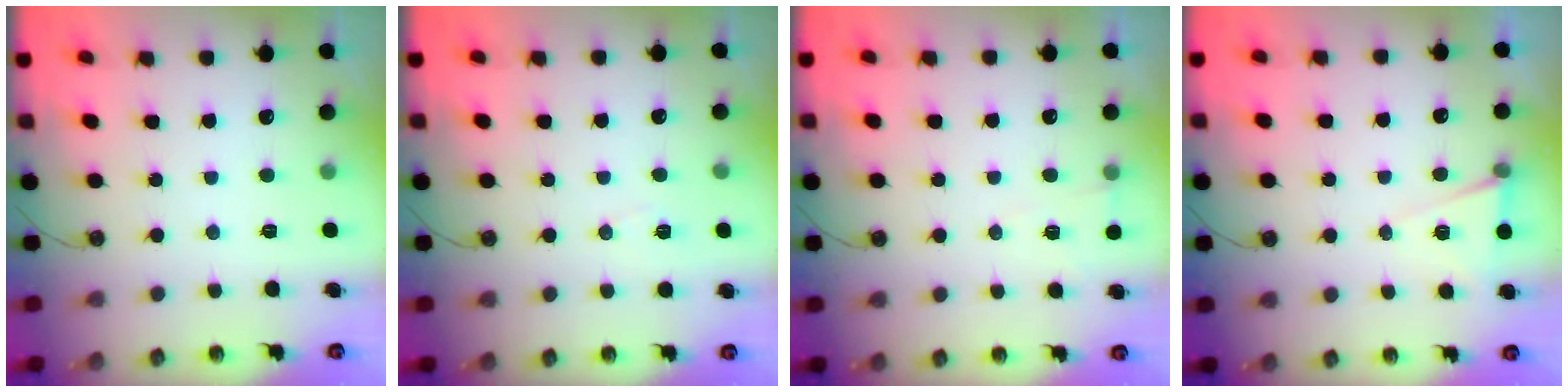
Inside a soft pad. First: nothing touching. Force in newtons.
{"total": 5.3, "press": 4.8, "slide": 2.2}
{"total": 4.6, "press": 3.9, "slide": 2.3}
{"total": 7.1, "press": 5.2, "slide": 4.8}